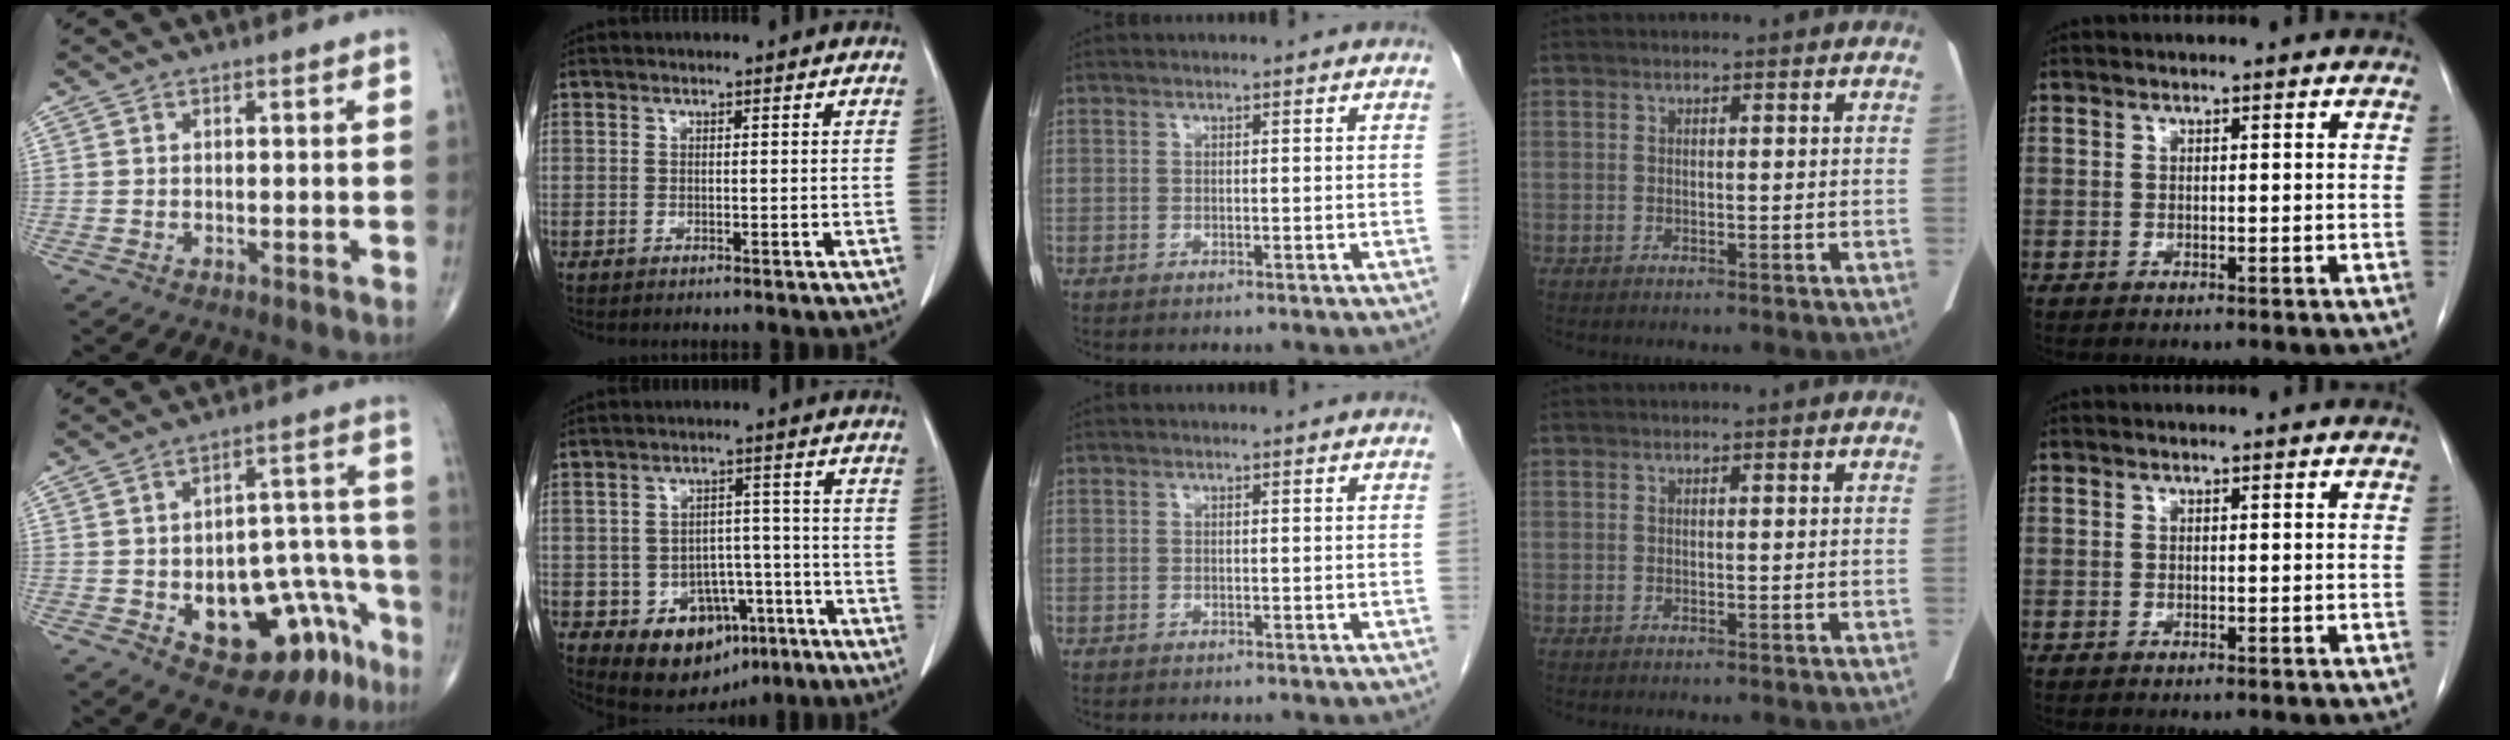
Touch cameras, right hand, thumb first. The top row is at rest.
{"thumb": {"total": 18.0, "force": [-8.6, 9.5, 12.6], "torque": [-0.113, 0.081, -0.107]}, "index": {"total": 10.2, "force": [-4.9, 7.6, 4.7], "torque": [-0.059, 0.026, -0.058]}}